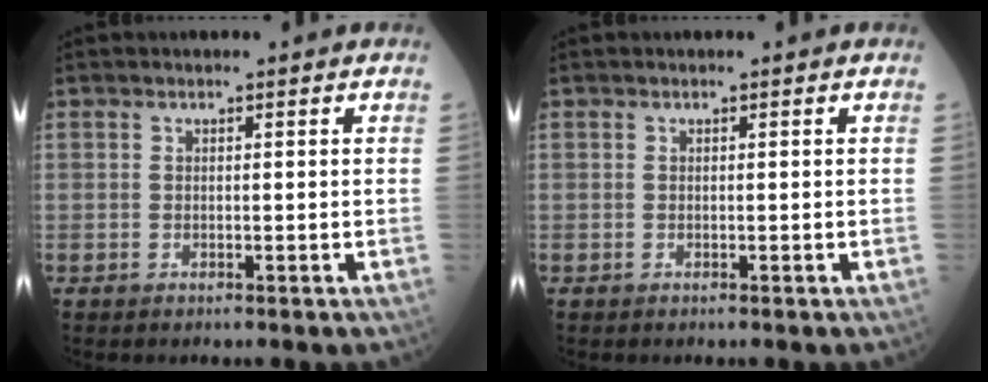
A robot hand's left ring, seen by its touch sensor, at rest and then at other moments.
{"total": 0.0}